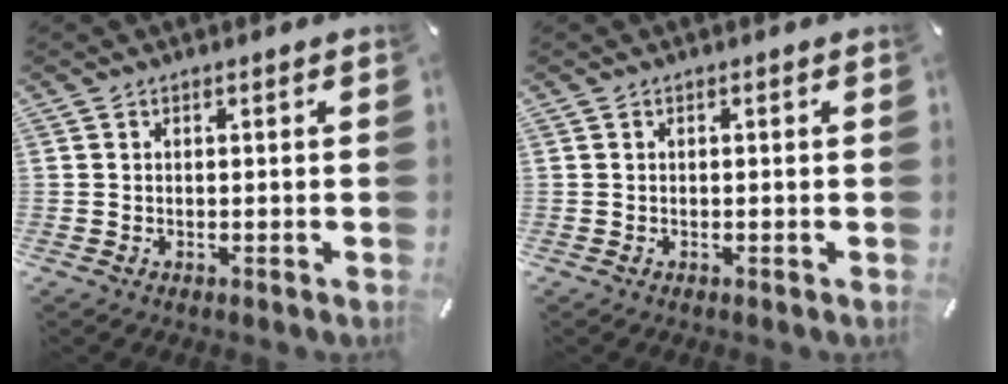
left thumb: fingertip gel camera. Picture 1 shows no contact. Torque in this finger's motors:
{"motor_torque": [-0.04, 0.04, -0.02, 0.02, 0.00]}